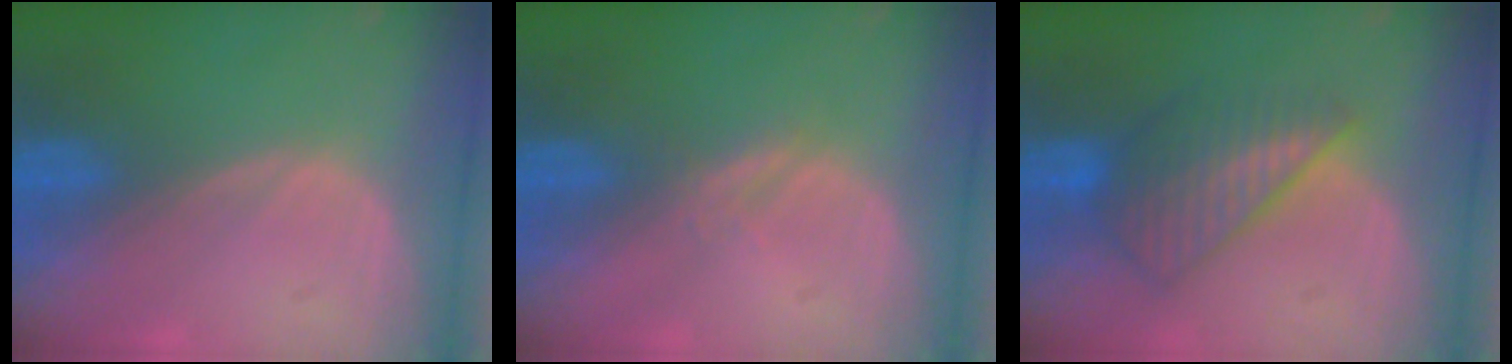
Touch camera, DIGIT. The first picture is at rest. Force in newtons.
{"total": 1.3, "press": 1.3, "slide": 0.1}
{"total": 7.1, "press": 6.8, "slide": 1.9}